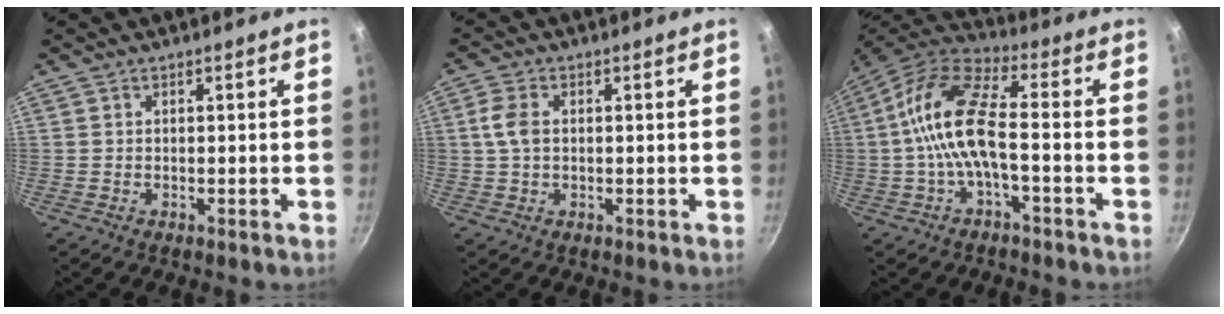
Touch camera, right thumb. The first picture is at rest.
{"total": 4.2, "force": [0.5, 2.7, 3.2], "torque": [-0.068, 0.007, 0.006]}
{"total": 13.3, "force": [-2.1, 5.3, 12.0], "torque": [-0.242, 0.042, -0.056]}